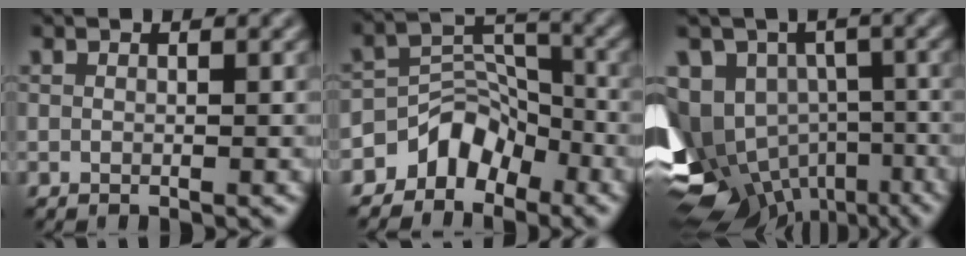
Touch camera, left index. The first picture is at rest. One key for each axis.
{"total": 4.6, "fx": -3.5, "fy": 2.8, "fz": 1.1, "tx": -0.002, "ty": 0.007, "tz": -0.064}
{"total": 14.1, "fx": -4.8, "fy": 10.8, "fz": 7.6, "tx": -0.156, "ty": -0.019, "tz": -0.052}